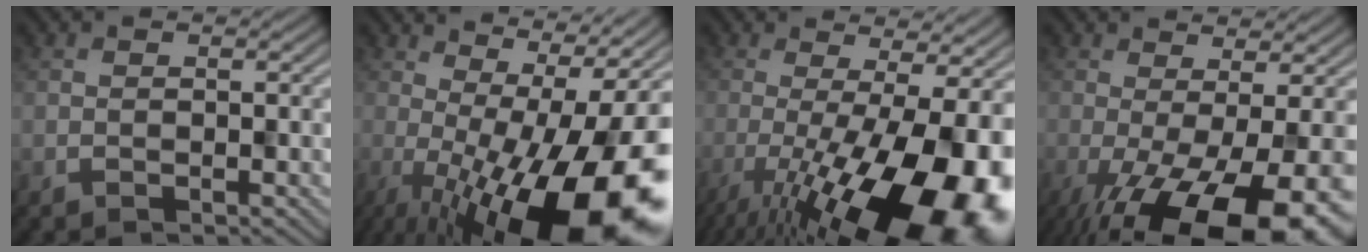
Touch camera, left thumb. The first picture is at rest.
{"total": 18.6, "force": [-3.9, 6.8, 16.9], "torque": [-0.222, -0.015, -0.050]}
{"total": 17.6, "force": [-6.3, 5.6, 15.4], "torque": [-0.229, -0.028, -0.091]}
{"total": 14.7, "force": [-6.1, 4.6, 12.6], "torque": [-0.198, -0.026, -0.075]}